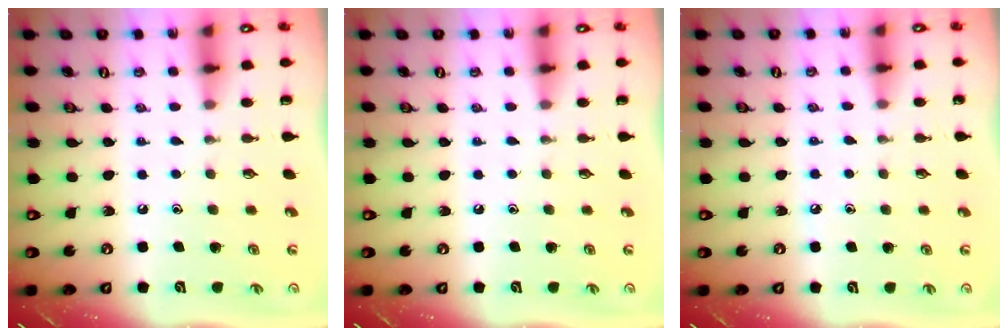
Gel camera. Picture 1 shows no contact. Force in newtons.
{"total": 0.0}
{"total": 4.7, "press": 4.6, "slide": 0.6}